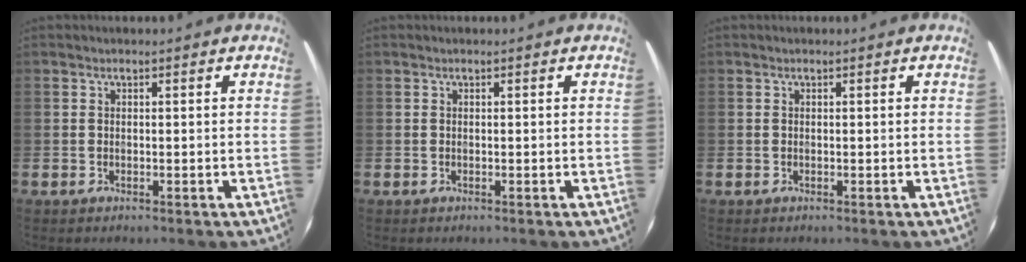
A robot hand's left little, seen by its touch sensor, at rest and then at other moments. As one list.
[{"total": 0.0}, {"total": 0.0}]